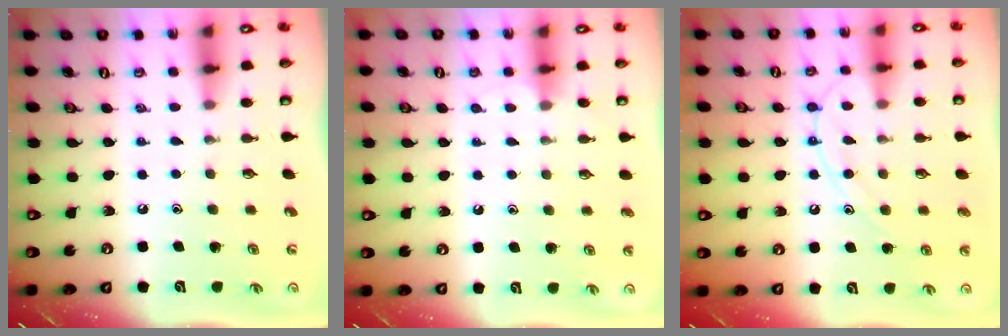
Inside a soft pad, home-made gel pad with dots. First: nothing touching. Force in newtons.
{"total": 2.7, "press": 2.7, "slide": 0.3}
{"total": 10.9, "press": 10.8, "slide": 1.0}